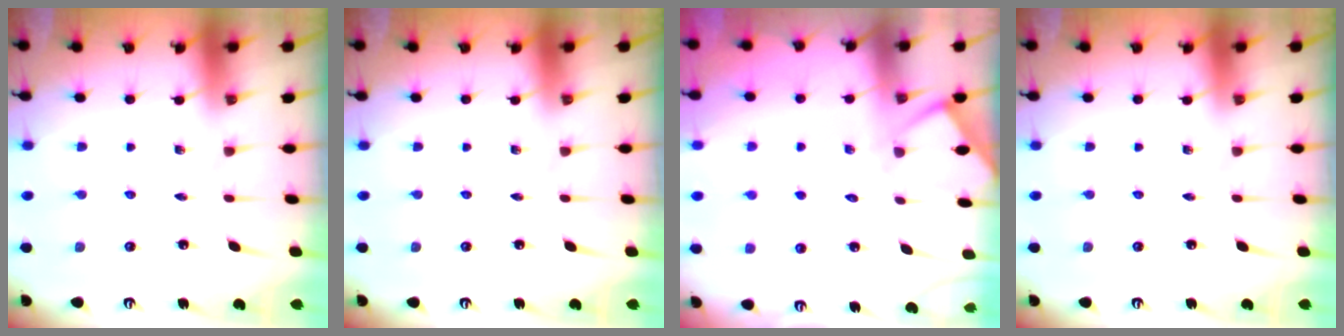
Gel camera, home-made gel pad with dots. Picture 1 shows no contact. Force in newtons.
{"total": 0.0}
{"total": 5.3, "press": 5.3, "slide": 0.3}
{"total": 0.0}